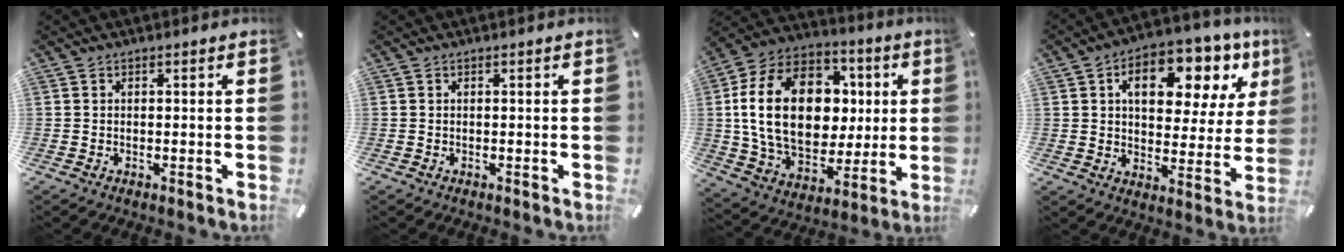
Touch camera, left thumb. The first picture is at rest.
{"total": 0.0}
{"total": 24.8, "force": [2.9, 17.7, 17.2], "torque": [-0.333, 0.008, 0.059]}
{"total": 15.6, "force": [7.0, 9.3, 10.3], "torque": [-0.139, -0.030, 0.112]}